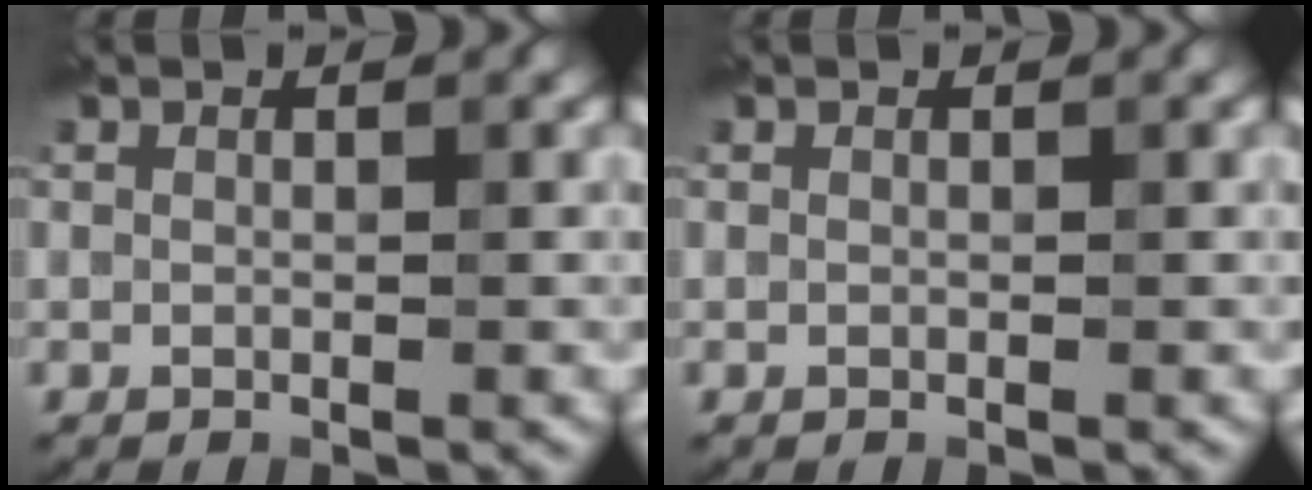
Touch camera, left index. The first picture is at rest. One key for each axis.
{"total": 0.0}